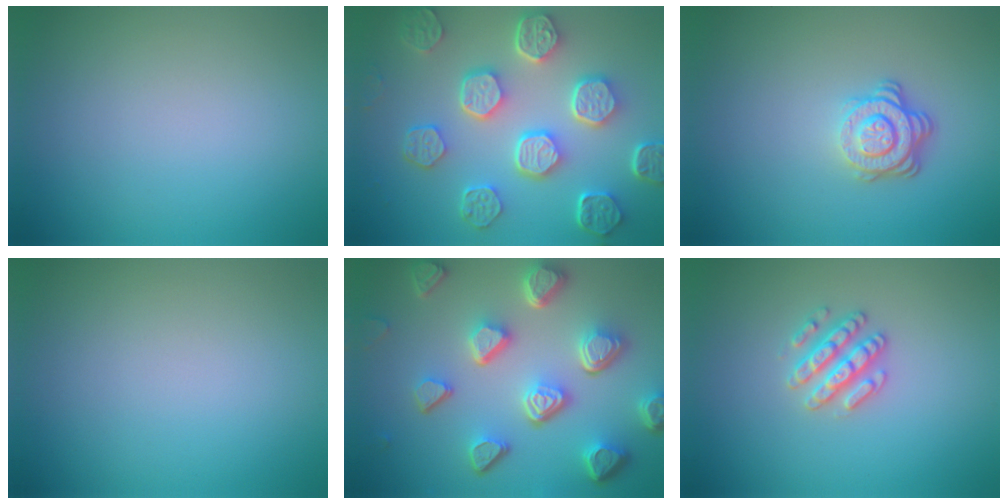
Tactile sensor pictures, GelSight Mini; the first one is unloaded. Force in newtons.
{"total": 8.0, "press": 6.1, "slide": 5.1}
{"total": 3.7, "press": 2.7, "slide": 2.5}
{"total": 0.0}
{"total": 7.6, "press": 5.5, "slide": 5.1}
{"total": 2.6, "press": 2.6, "slide": 0.3}